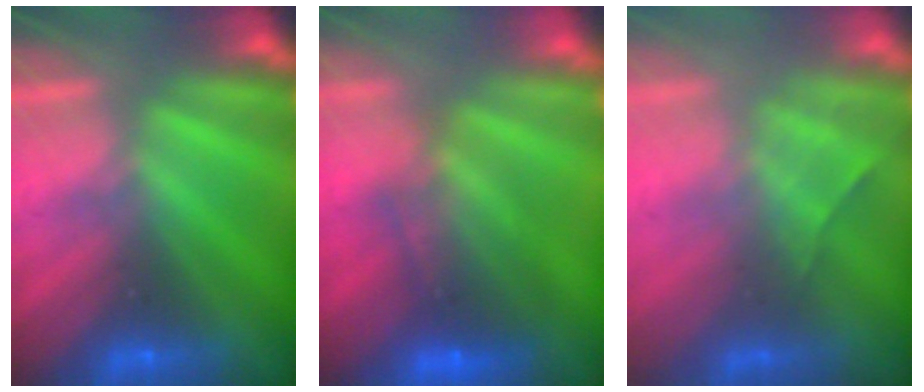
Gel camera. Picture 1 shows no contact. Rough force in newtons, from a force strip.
{"total": 5.9}
{"total": 2.3}